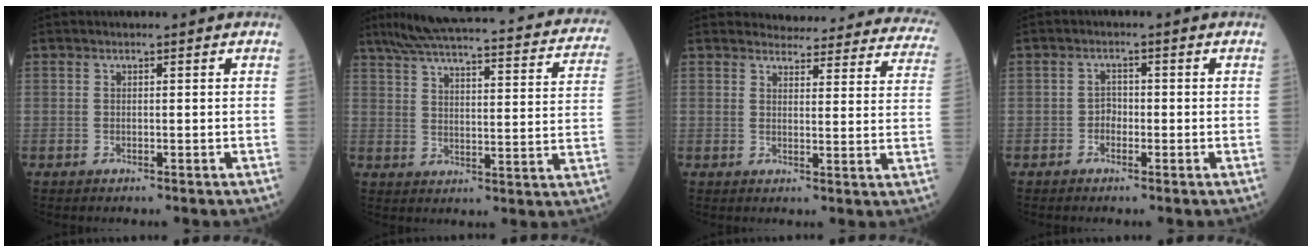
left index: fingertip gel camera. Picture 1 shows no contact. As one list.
[{"total": 30.1, "force": [26.2, 4.9, 14.0], "torque": [-0.217, -0.021, 0.316]}, {"total": 20.6, "force": [19.6, 4.7, 4.3], "torque": [-0.031, -0.064, 0.200]}, {"total": 1.5, "force": [-0.7, 1.1, 0.8], "torque": [-0.008, 0.006, -0.014]}]